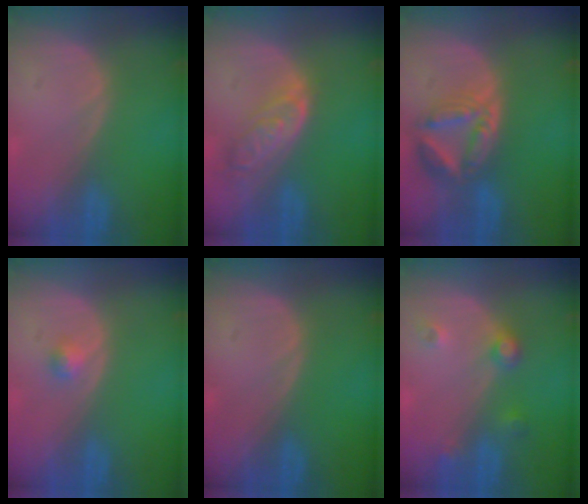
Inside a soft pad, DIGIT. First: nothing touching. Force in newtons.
{"total": 6.4, "press": 5.8, "slide": 2.7}
{"total": 8.0, "press": 7.1, "slide": 3.8}
{"total": 1.7, "press": 1.4, "slide": 0.8}
{"total": 0.0}
{"total": 3.7, "press": 3.4, "slide": 1.3}